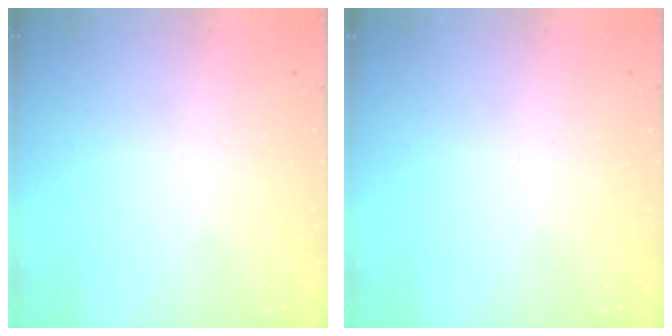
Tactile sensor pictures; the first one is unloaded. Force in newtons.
{"total": 0.0}